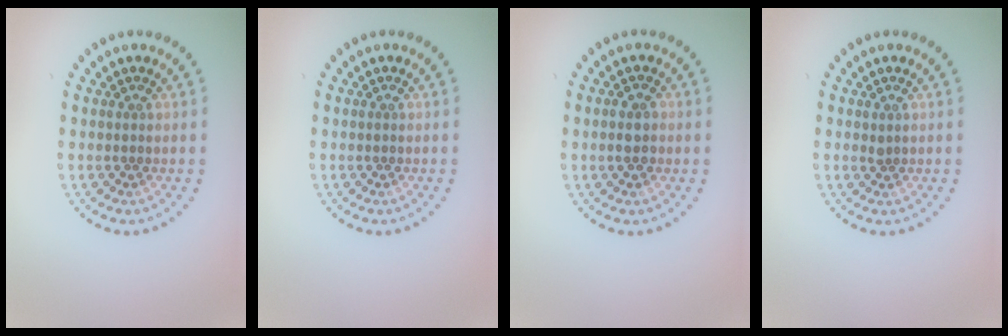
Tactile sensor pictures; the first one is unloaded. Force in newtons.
{"total": 0.0}
{"total": 1.7, "press": 1.7, "slide": 0.2}
{"total": 0.5, "press": 0.4, "slide": 0.3}